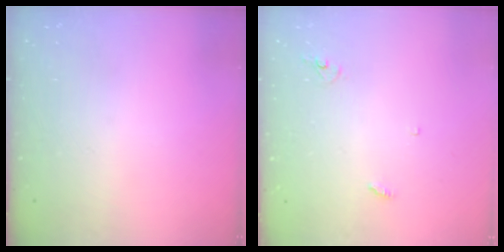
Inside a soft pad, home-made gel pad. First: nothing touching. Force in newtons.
{"total": 2.9, "press": 2.9, "slide": 0.2}